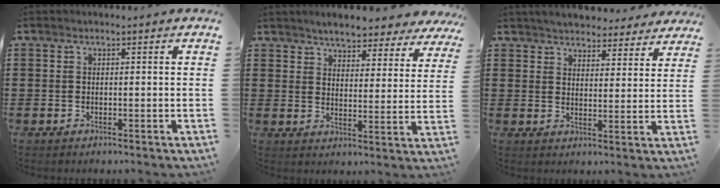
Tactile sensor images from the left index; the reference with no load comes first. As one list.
[{"total": 4.4, "force": [4.3, 0.4, 0.5], "torque": [-0.032, -0.023, 0.075]}, {"total": 4.3, "force": [4.2, 0.5, 0.4], "torque": [-0.026, -0.018, 0.075]}]